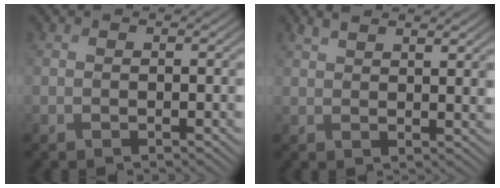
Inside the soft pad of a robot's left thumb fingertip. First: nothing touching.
{"total": 3.2, "force": [2.3, 0.7, 2.2], "torque": [-0.042, 0.003, 0.047]}